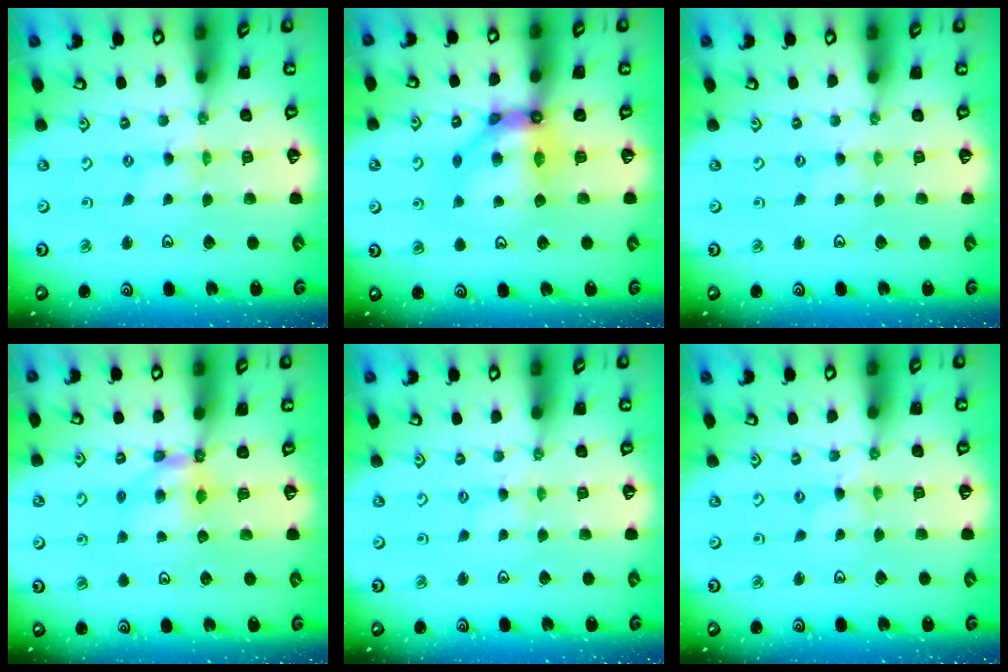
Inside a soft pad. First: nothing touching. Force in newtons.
{"total": 11.0, "press": 10.9, "slide": 1.5}
{"total": 0.0}
{"total": 6.2, "press": 6.1, "slide": 0.7}
{"total": 2.0, "press": 2.0, "slide": 0.3}
{"total": 0.0}